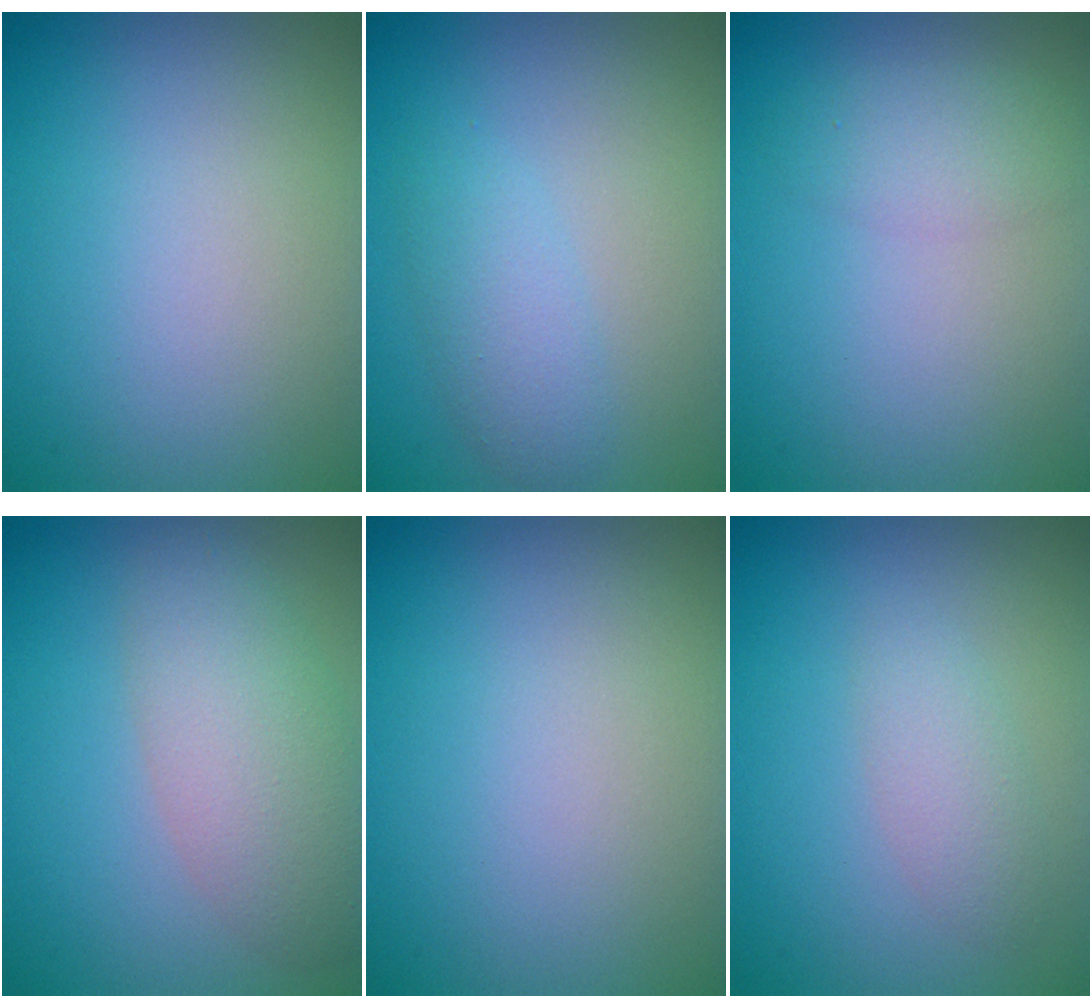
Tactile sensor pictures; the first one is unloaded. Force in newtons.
{"total": 2.4, "press": 2.4, "slide": 0.1}
{"total": 2.1, "press": 2.1, "slide": 0.1}
{"total": 4.9, "press": 4.9, "slide": 0.3}
{"total": 0.0}
{"total": 1.8, "press": 1.8, "slide": 0.1}